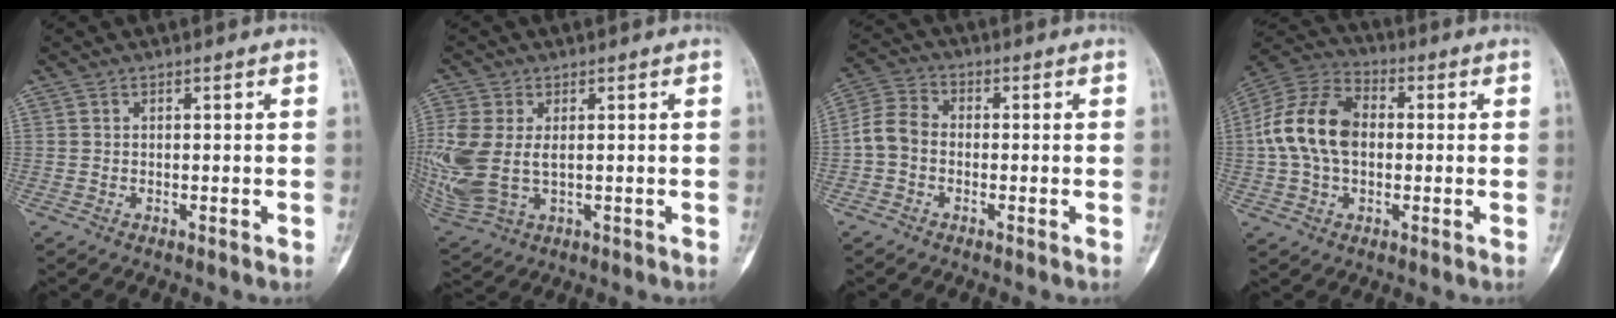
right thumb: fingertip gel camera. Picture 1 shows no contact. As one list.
[{"total": 14.6, "force": [0.3, 9.4, 11.1], "torque": [-0.307, -0.010, 0.022]}, {"total": 6.0, "force": [-1.2, 4.6, 3.6], "torque": [-0.065, 0.019, -0.037]}, {"total": 14.6, "force": [0.4, 9.8, 10.9], "torque": [-0.205, 0.032, -0.002]}]